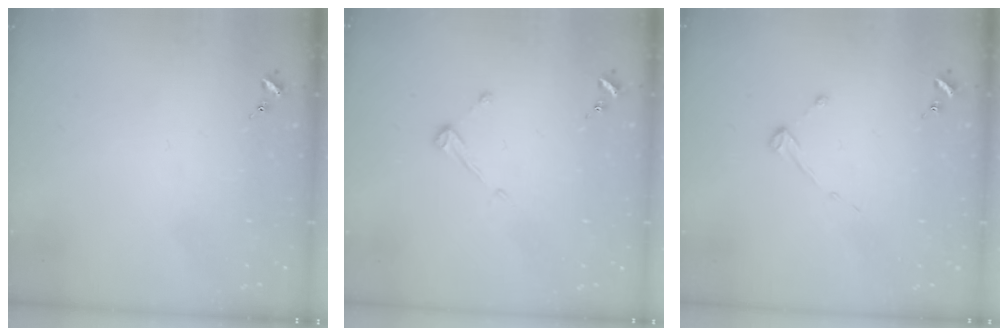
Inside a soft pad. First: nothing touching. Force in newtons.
{"total": 3.9, "press": 3.9, "slide": 0.4}
{"total": 2.9, "press": 2.8, "slide": 0.3}